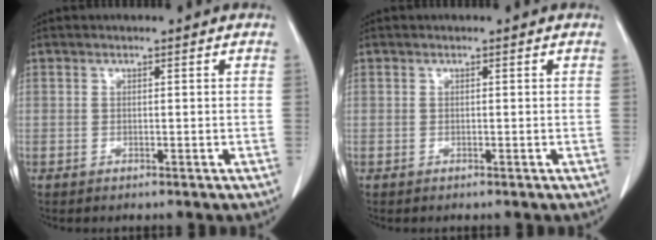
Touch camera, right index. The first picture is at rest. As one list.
[{"total": 0.0}]